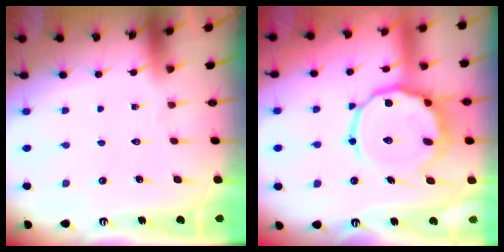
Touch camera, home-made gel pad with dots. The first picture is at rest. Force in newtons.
{"total": 14.6, "press": 14.5, "slide": 1.9}